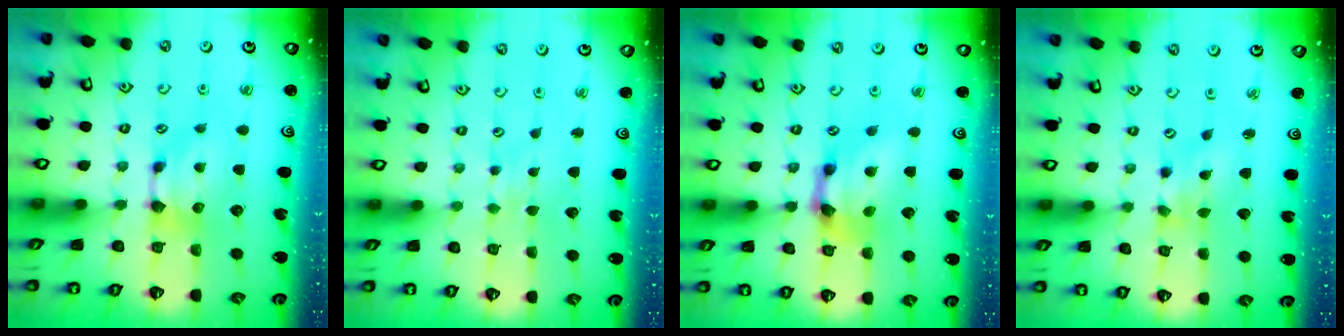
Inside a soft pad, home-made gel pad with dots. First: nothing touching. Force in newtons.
{"total": 3.3, "press": 3.2, "slide": 0.5}
{"total": 4.5, "press": 4.1, "slide": 1.9}
{"total": 1.5, "press": 1.0, "slide": 1.1}